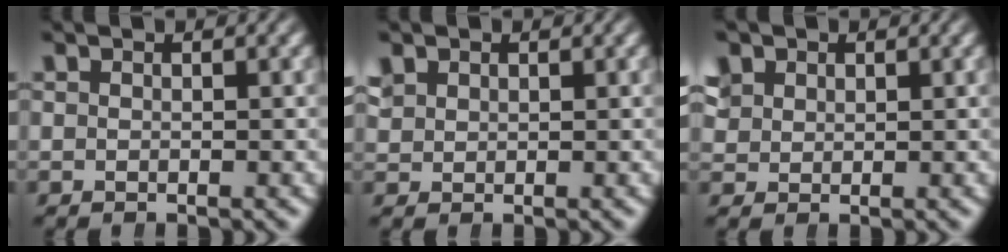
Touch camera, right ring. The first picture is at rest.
{"total": 2.1, "force": [1.1, 1.7, 0.7], "torque": [-0.015, 0.004, 0.024]}
{"total": 3.1, "force": [1.6, 2.4, 1.2], "torque": [-0.028, 0.003, 0.033]}